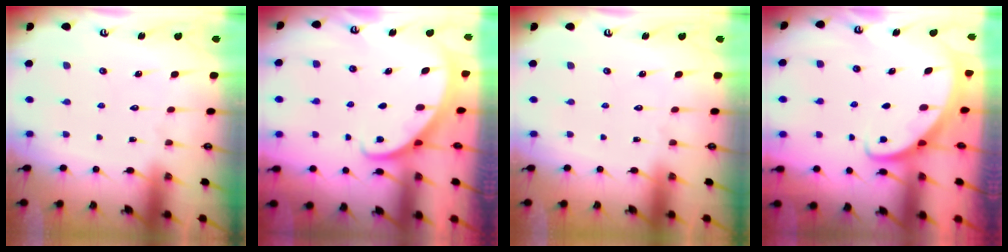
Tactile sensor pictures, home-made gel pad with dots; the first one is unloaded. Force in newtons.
{"total": 1.9, "press": 1.9, "slide": 0.2}
{"total": 0.0}
{"total": 2.6, "press": 2.5, "slide": 0.3}